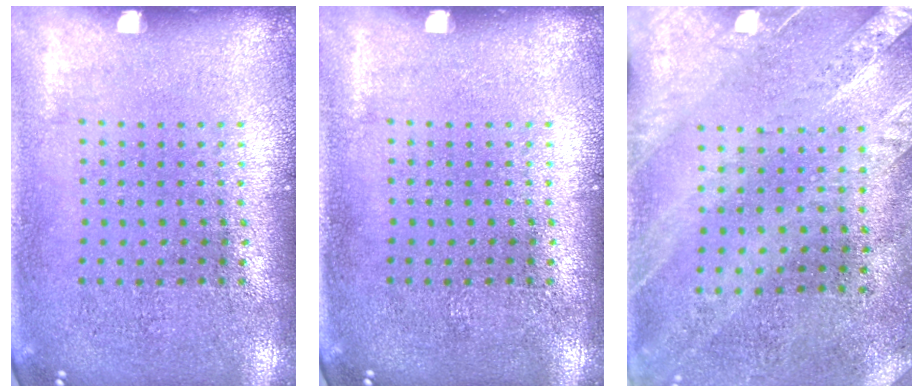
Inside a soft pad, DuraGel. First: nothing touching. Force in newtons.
{"total": 0.0}
{"total": 2.5, "press": 2.1, "slide": 1.3}